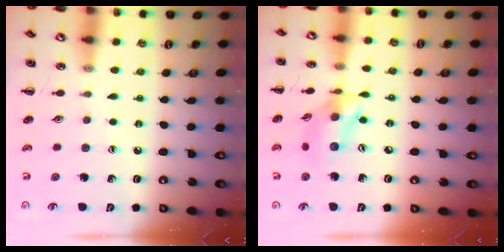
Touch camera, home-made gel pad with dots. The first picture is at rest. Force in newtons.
{"total": 11.5, "press": 11.2, "slide": 2.2}